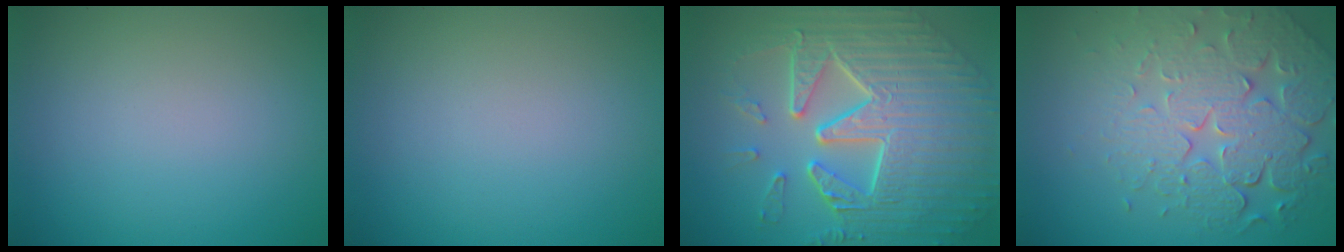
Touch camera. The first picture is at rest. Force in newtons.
{"total": 0.0}
{"total": 10.5, "press": 7.3, "slide": 7.5}
{"total": 7.7, "press": 5.5, "slide": 5.4}